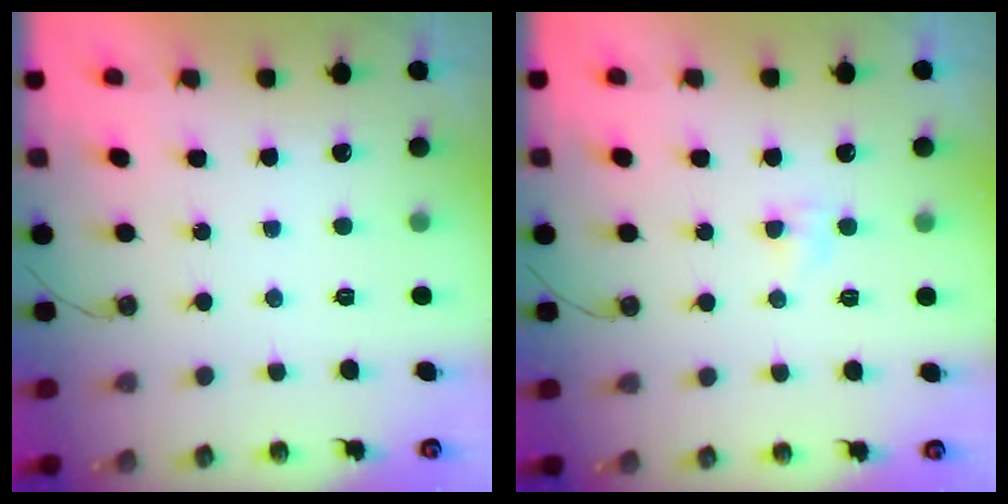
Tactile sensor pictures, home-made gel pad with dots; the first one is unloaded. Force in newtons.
{"total": 4.3, "press": 2.3, "slide": 3.6}